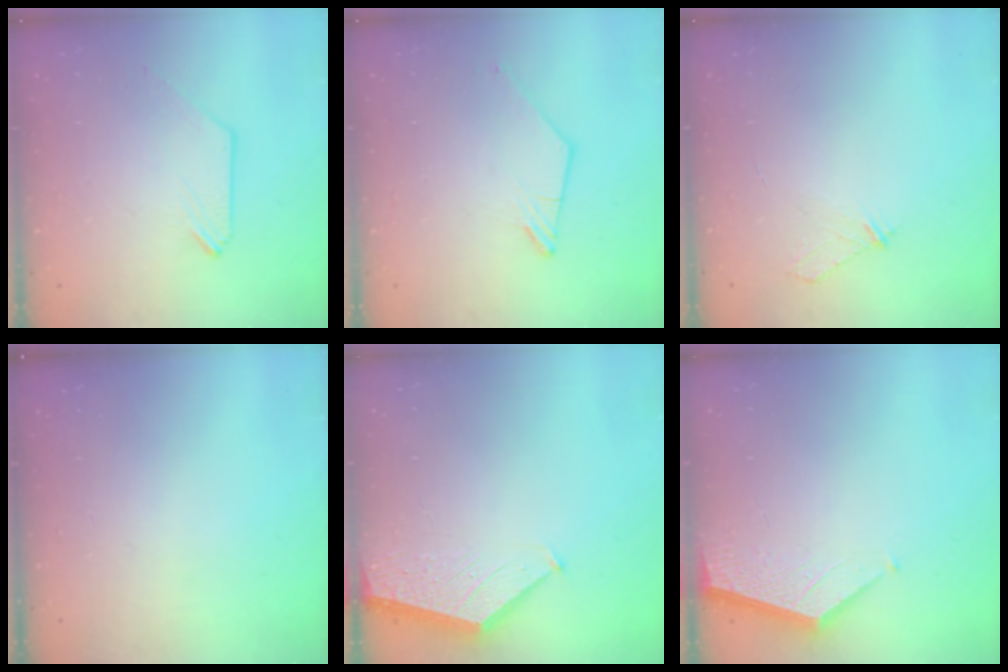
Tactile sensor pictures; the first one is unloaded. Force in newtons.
{"total": 1.3, "press": 1.2, "slide": 0.3}
{"total": 3.6, "press": 3.6, "slide": 0.4}
{"total": 0.0}
{"total": 1.5, "press": 1.5, "slide": 0.2}
{"total": 2.6, "press": 2.6, "slide": 0.3}